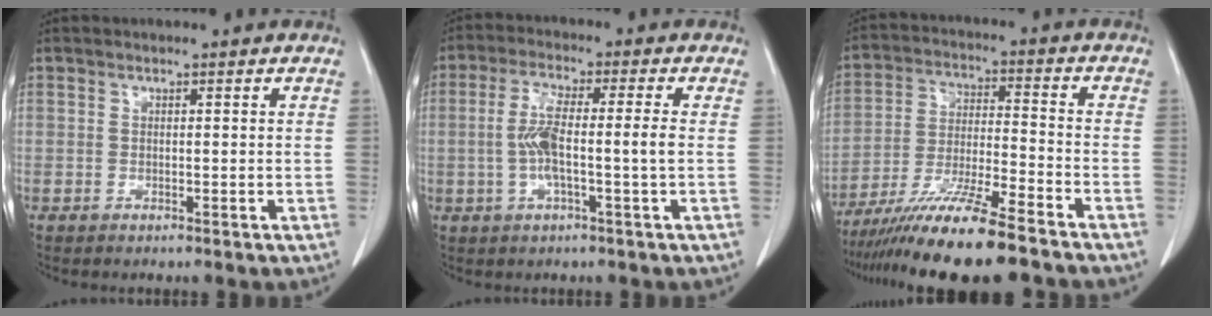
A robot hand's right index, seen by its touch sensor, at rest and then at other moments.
{"total": 7.2, "force": [-0.7, 0.3, 7.1], "torque": [-0.146, 0.006, -0.015]}
{"total": 14.7, "force": [-11.6, 0.1, 9.0], "torque": [-0.166, -0.032, -0.201]}